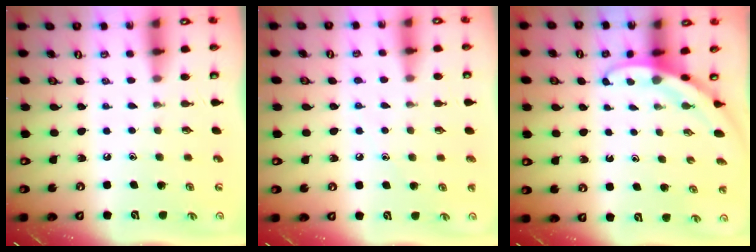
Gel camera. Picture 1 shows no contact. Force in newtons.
{"total": 4.4, "press": 4.4, "slide": 0.4}
{"total": 3.0, "press": 3.0, "slide": 0.1}